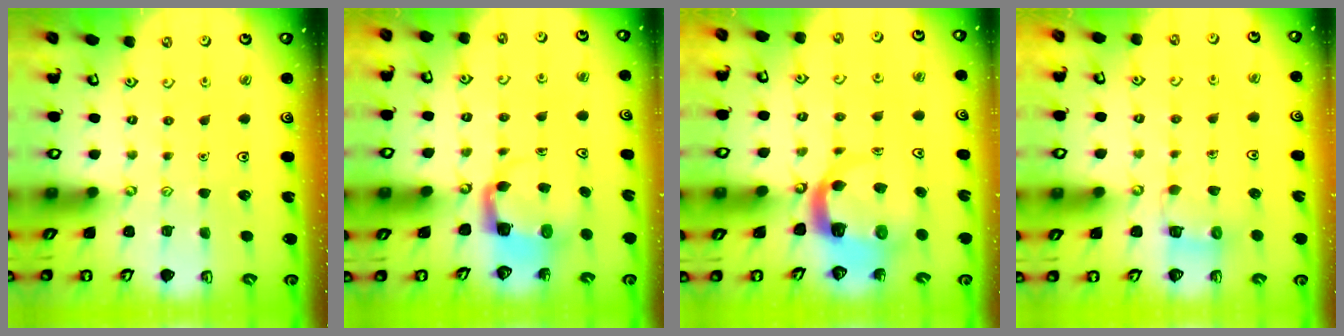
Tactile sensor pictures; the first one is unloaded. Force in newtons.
{"total": 3.9, "press": 3.9, "slide": 0.2}
{"total": 5.8, "press": 5.7, "slide": 0.7}
{"total": 2.8, "press": 2.8, "slide": 0.2}